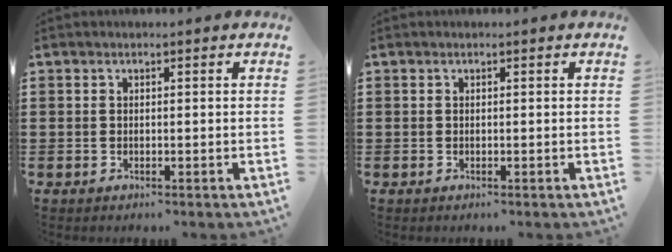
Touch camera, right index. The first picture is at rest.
{"total": 0.0}